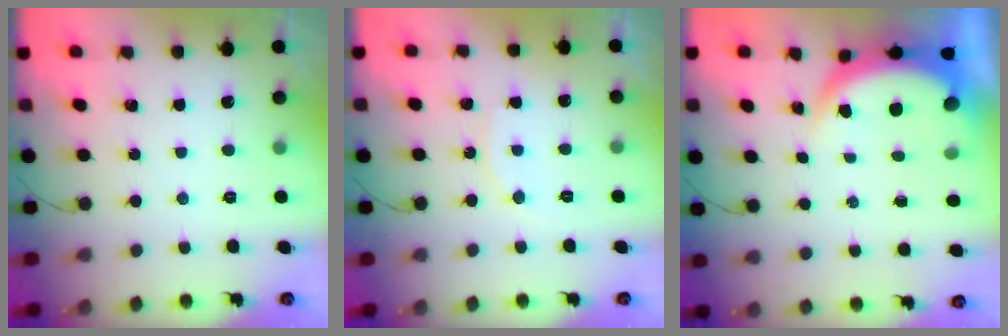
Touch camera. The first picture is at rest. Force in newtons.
{"total": 6.8, "press": 6.8, "slide": 0.3}
{"total": 5.6, "press": 5.6, "slide": 1.0}